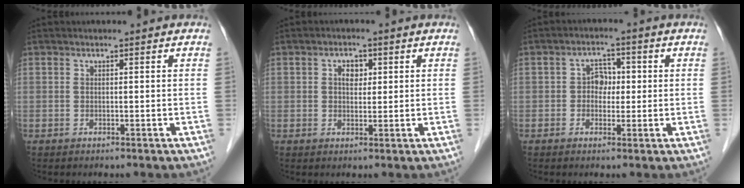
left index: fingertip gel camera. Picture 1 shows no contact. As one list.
[{"total": 2.5, "force": [0.7, 1.7, 1.7], "torque": [-0.029, 0.005, 0.011]}, {"total": 3.5, "force": [0.0, 2.7, 2.3], "torque": [-0.032, 0.014, -0.003]}]